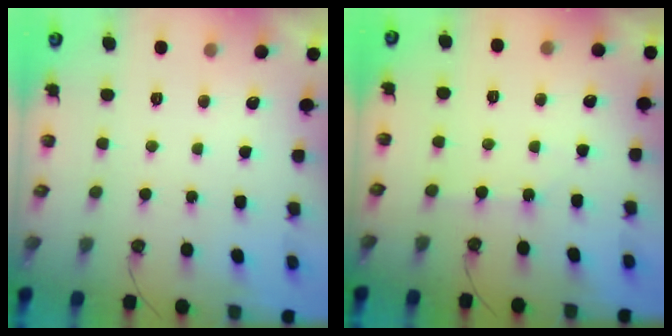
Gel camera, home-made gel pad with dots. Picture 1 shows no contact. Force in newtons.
{"total": 2.7, "press": 2.7, "slide": 0.5}